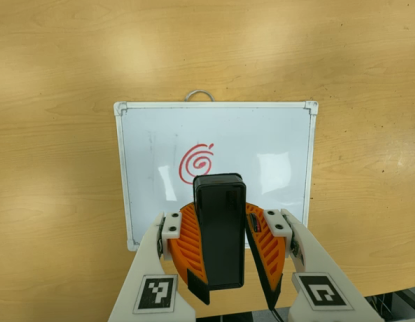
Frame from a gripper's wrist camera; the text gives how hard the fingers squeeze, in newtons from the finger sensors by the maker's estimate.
{"total": 10.0, "left": 10.5, "right": 9.4}